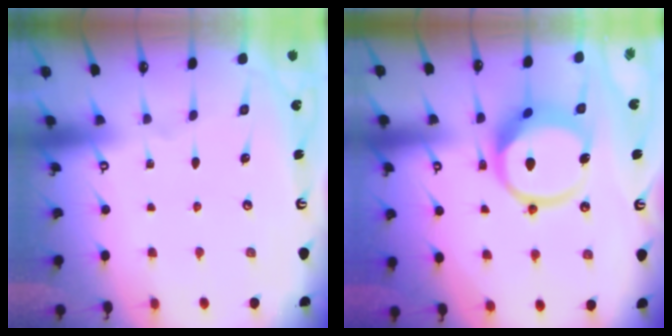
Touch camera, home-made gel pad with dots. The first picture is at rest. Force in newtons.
{"total": 11.0, "press": 10.9, "slide": 1.4}